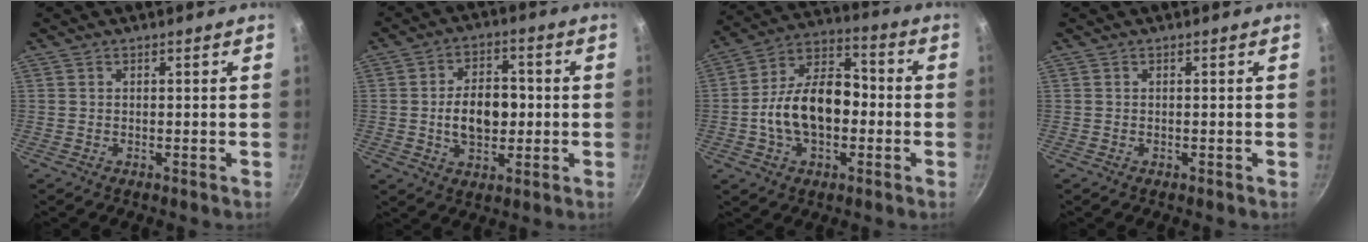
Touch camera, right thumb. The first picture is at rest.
{"total": 10.5, "force": [-0.4, 6.8, 8.0], "torque": [-0.101, 0.012, -0.010]}
{"total": 15.9, "force": [-2.2, 10.1, 12.1], "torque": [-0.176, 0.042, -0.053]}
{"total": 0.0}